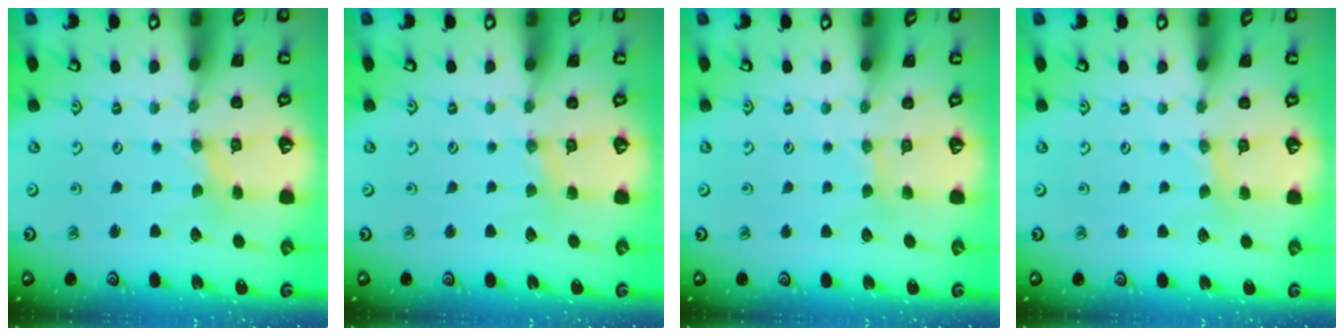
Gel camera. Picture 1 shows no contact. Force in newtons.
{"total": 3.4, "press": 3.3, "slide": 0.4}
{"total": 1.9, "press": 1.9, "slide": 0.3}
{"total": 2.9, "press": 2.9, "slide": 0.4}